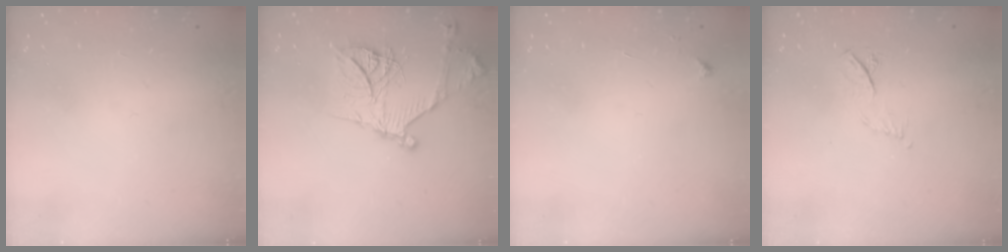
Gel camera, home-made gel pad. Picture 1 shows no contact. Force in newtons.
{"total": 18.9, "press": 18.8, "slide": 1.9}
{"total": 3.9, "press": 3.8, "slide": 0.6}
{"total": 5.2, "press": 5.1, "slide": 0.8}